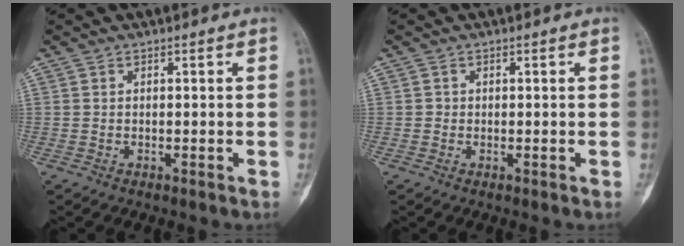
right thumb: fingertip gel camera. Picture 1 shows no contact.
{"total": 0.6, "force": [0.0, 0.6, 0.1], "torque": [0.001, 0.003, -0.001]}